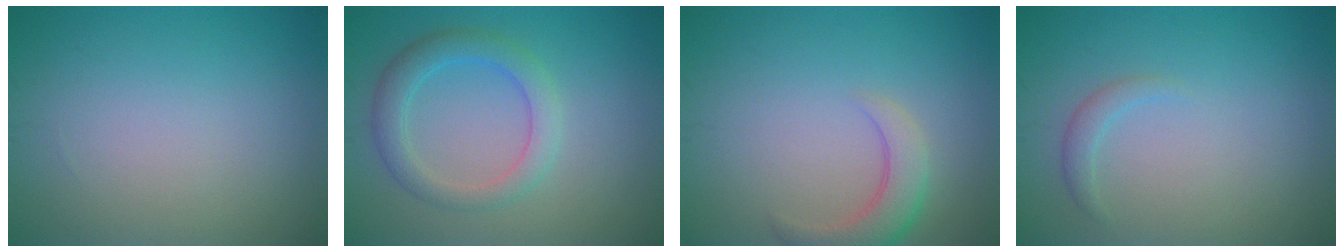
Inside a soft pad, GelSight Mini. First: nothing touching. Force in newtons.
{"total": 3.5, "press": 3.5, "slide": 0.2}
{"total": 3.4, "press": 3.4, "slide": 0.4}
{"total": 1.2, "press": 1.2, "slide": 0.2}